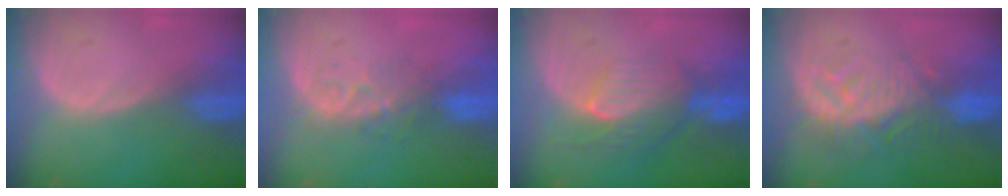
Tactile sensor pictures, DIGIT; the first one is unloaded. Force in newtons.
{"total": 4.1, "press": 4.0, "slide": 1.2}
{"total": 8.1, "press": 7.1, "slide": 3.7}
{"total": 9.3, "press": 8.1, "slide": 4.6}